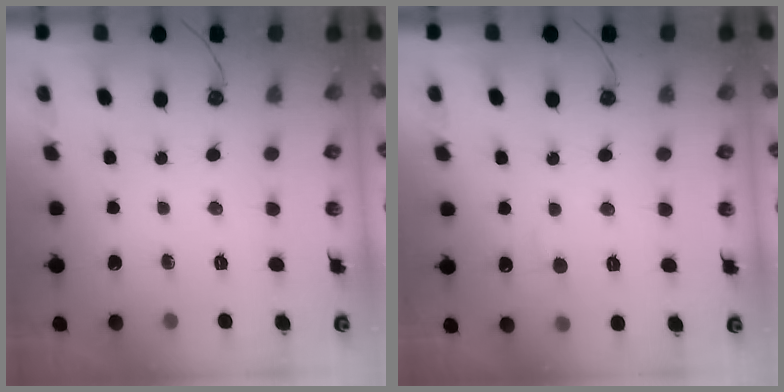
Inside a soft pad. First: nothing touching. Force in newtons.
{"total": 2.7, "press": 2.7, "slide": 0.4}